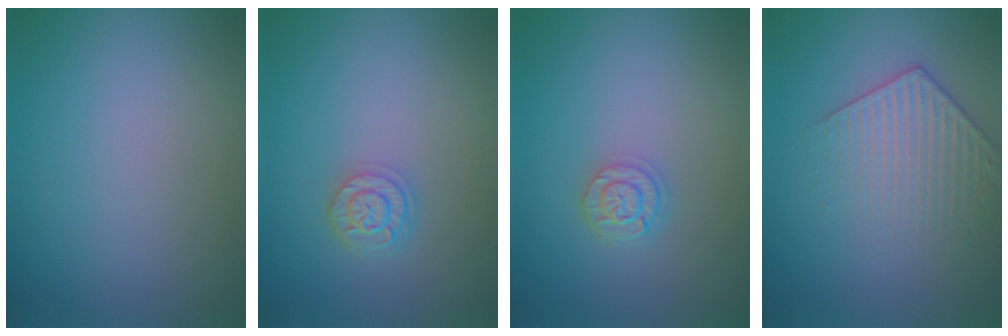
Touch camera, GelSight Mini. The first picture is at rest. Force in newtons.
{"total": 2.5, "press": 2.0, "slide": 1.4}
{"total": 2.4, "press": 2.0, "slide": 1.3}
{"total": 3.2, "press": 3.1, "slide": 0.9}